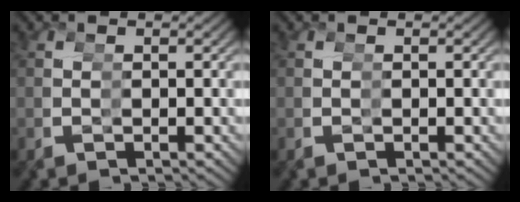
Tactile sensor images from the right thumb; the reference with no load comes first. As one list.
[{"total": 0.0}]